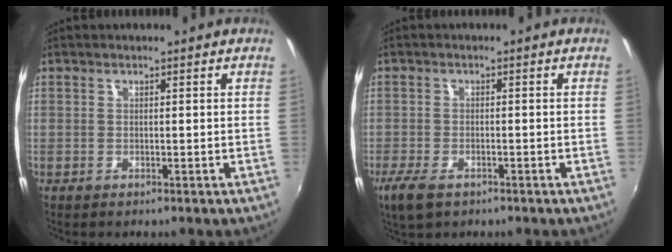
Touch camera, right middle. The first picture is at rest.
{"total": 5.4, "force": [-3.4, 2.5, 3.3], "torque": [-0.085, -0.018, -0.063]}